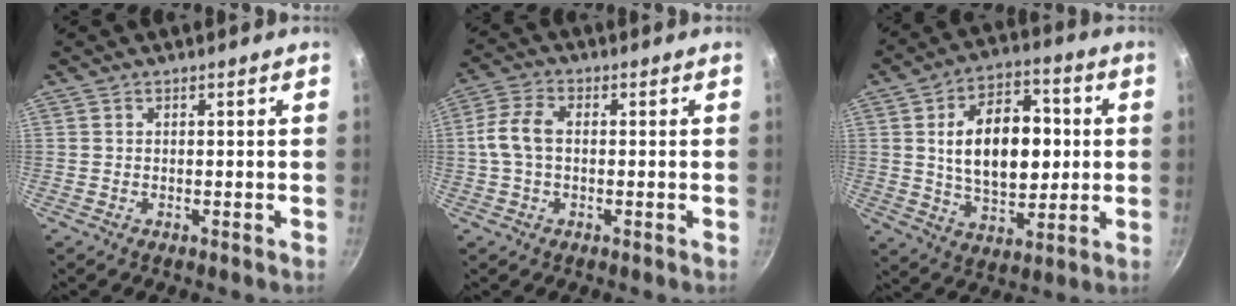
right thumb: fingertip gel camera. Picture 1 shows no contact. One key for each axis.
{"total": 6.5, "fx": 0.0, "fy": 4.0, "fz": 5.1, "tx": -0.114, "ty": 0.019, "tz": -0.005}
{"total": 17.6, "fx": 2.0, "fy": 10.5, "fz": 14.0, "tx": -0.184, "ty": 0.007, "tz": 0.034}